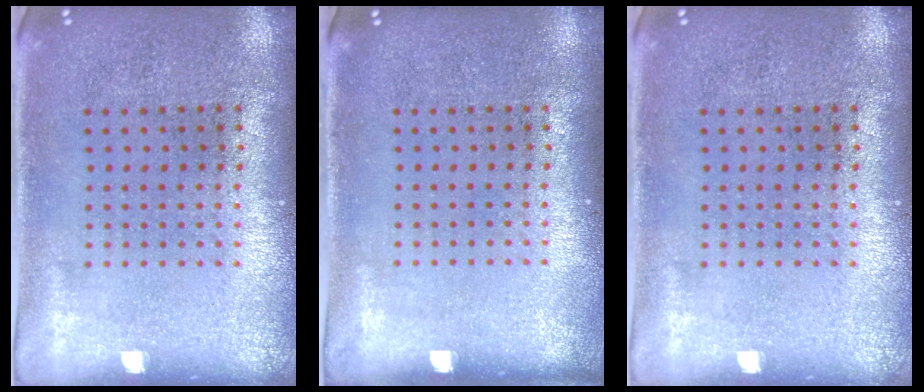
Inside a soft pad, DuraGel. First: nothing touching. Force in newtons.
{"total": 0.0}
{"total": 0.0}